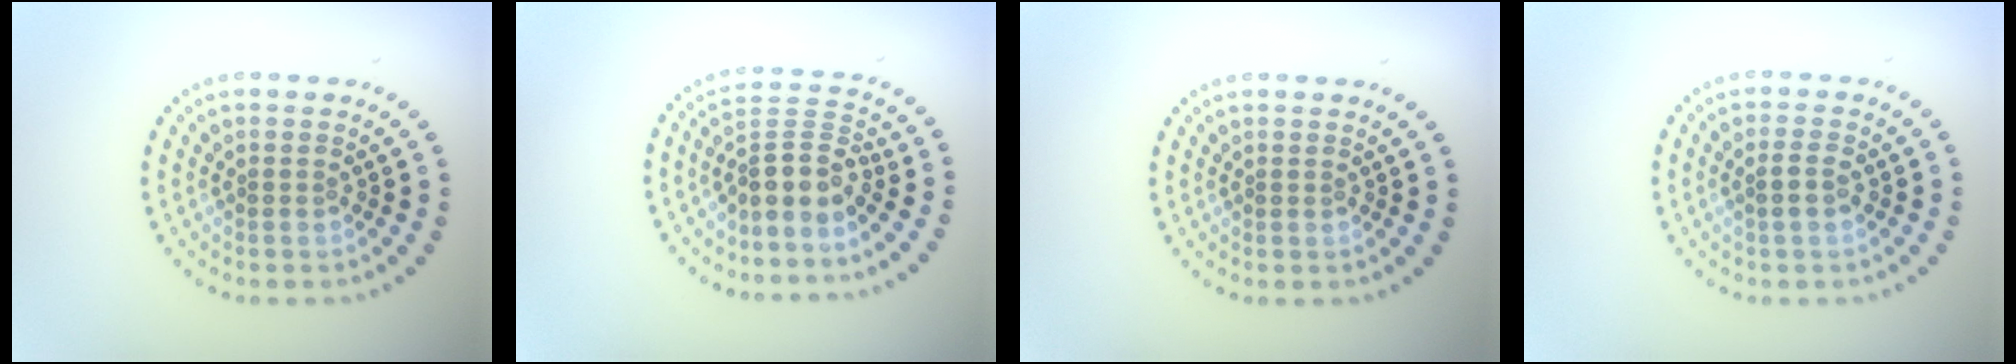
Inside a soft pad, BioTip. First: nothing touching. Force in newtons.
{"total": 3.6, "press": 2.7, "slide": 2.4}
{"total": 0.0}
{"total": 1.3, "press": 1.3, "slide": 0.3}